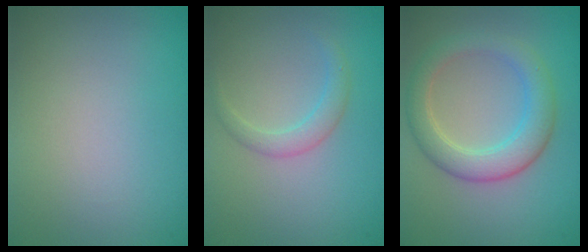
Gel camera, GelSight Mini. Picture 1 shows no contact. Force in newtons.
{"total": 1.7, "press": 1.7, "slide": 0.1}
{"total": 4.4, "press": 4.4, "slide": 0.3}